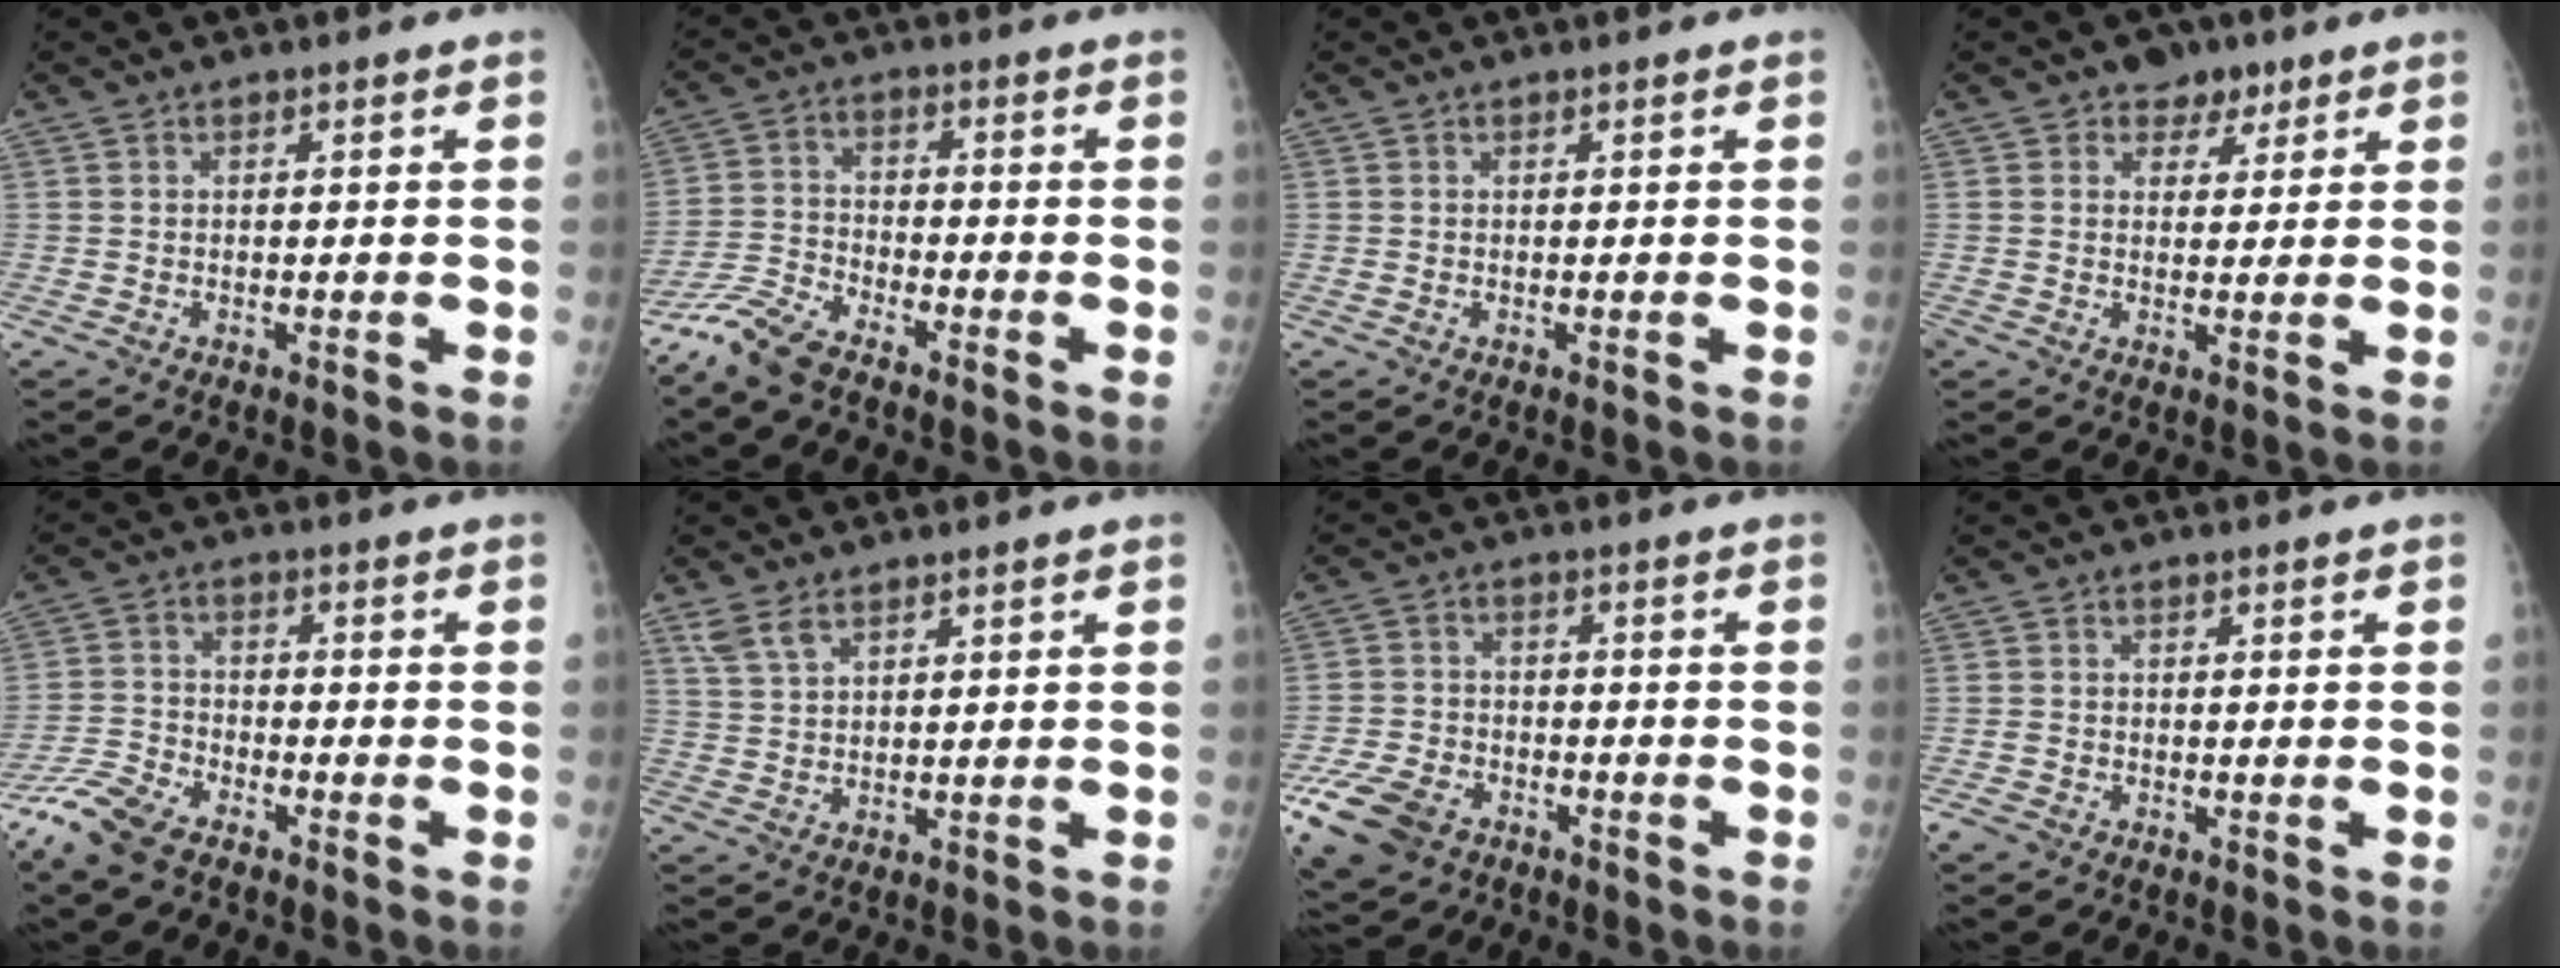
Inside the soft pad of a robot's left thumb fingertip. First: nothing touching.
{"total": 7.5, "force": [-6.3, 2.1, 3.5], "torque": [-0.085, 0.017, -0.134]}
{"total": 0.0}
{"total": 4.9, "force": [2.6, 4.0, 1.2], "torque": [0.014, -0.007, 0.034]}
{"total": 8.4, "force": [-6.3, 3.5, 4.4], "torque": [-0.104, 0.011, -0.132]}
{"total": 3.8, "force": [2.7, 1.7, 2.1], "torque": [-0.040, -0.005, 0.061]}
{"total": 11.8, "force": [-6.6, 7.8, 6.0], "torque": [-0.124, 0.019, -0.116]}
{"total": 2.0, "force": [-1.2, 1.4, 0.7], "torque": [-0.015, 0.003, -0.022]}